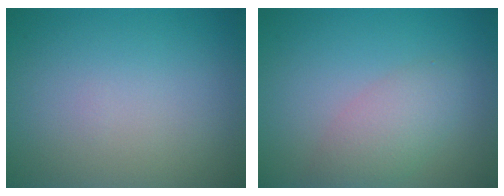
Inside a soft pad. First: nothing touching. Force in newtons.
{"total": 3.2, "press": 3.2, "slide": 0.2}